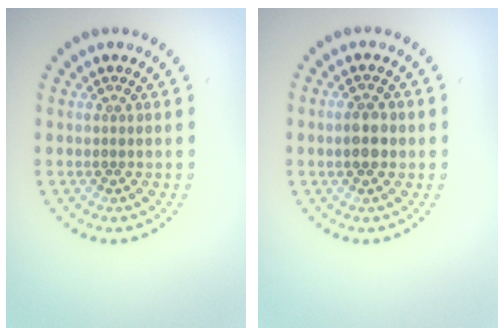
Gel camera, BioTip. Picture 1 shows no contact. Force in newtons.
{"total": 2.2, "press": 2.2, "slide": 0.3}